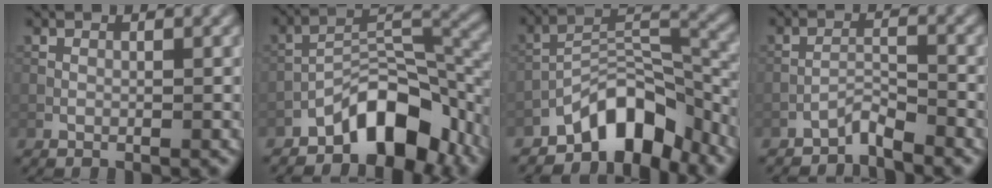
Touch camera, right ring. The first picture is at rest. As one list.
[{"total": 7.8, "force": [-4.9, 3.3, 5.0], "torque": [-0.060, 0.012, -0.087]}, {"total": 7.2, "force": [-5.4, 2.9, 3.7], "torque": [-0.037, 0.009, -0.101]}, {"total": 2.0, "force": [-1.9, 0.1, 0.7], "torque": [-0.009, 0.011, -0.039]}]